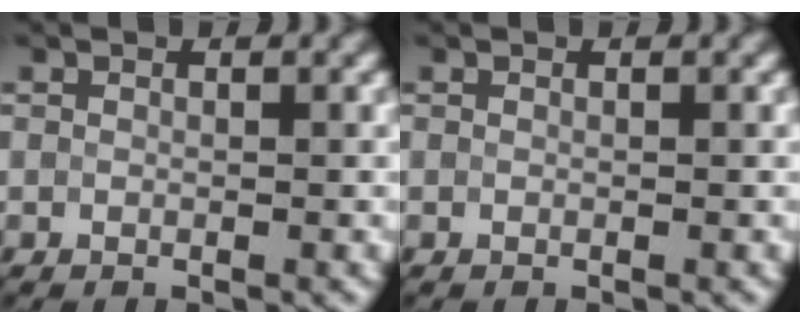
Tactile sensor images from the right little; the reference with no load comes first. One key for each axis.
{"total": 0.0}